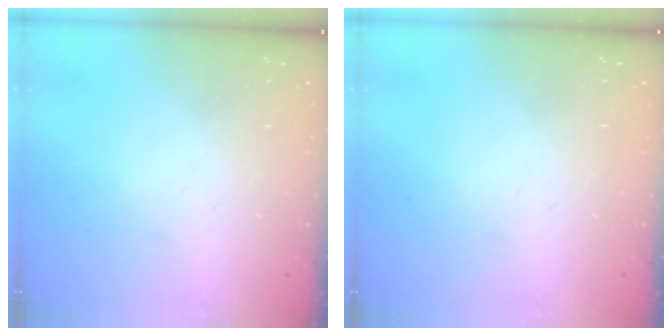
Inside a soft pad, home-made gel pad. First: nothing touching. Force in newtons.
{"total": 0.0}